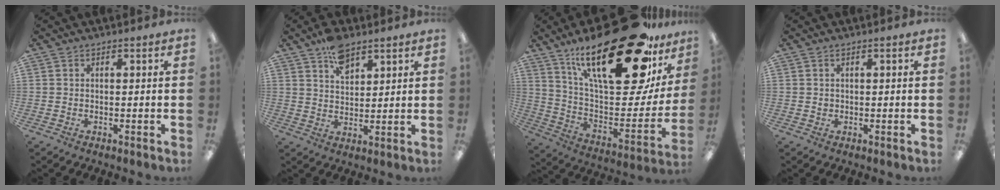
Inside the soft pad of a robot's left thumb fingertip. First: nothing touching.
{"total": 7.3, "force": [4.9, 3.7, 3.9], "torque": [-0.059, -0.022, 0.085]}
{"total": 33.8, "force": [20.0, 11.6, 24.6], "torque": [-0.358, -0.123, 0.337]}
{"total": 0.7, "force": [0.1, 0.7, 0.3], "torque": [-0.008, 0.005, 0.001]}